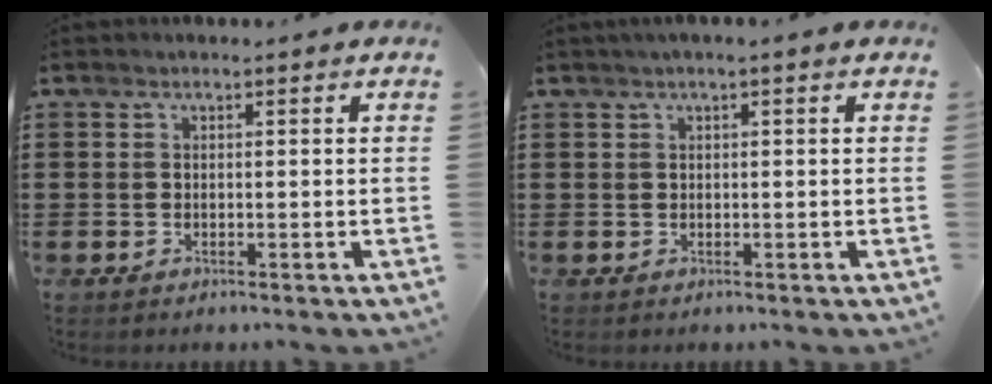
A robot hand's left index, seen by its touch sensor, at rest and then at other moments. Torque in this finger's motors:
{"motor_torque": [2.12, 0.02, 0.11, 0.04]}